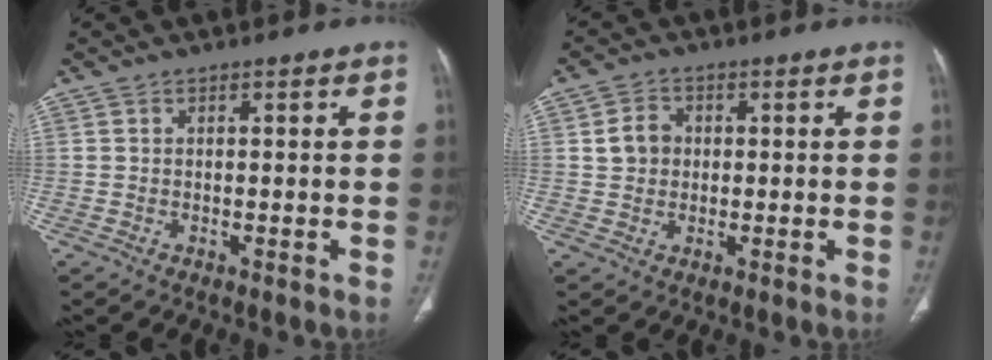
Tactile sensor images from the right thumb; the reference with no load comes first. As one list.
[{"total": 4.5, "force": [0.6, 3.9, 2.2], "torque": [-0.027, 0.007, 0.007]}]